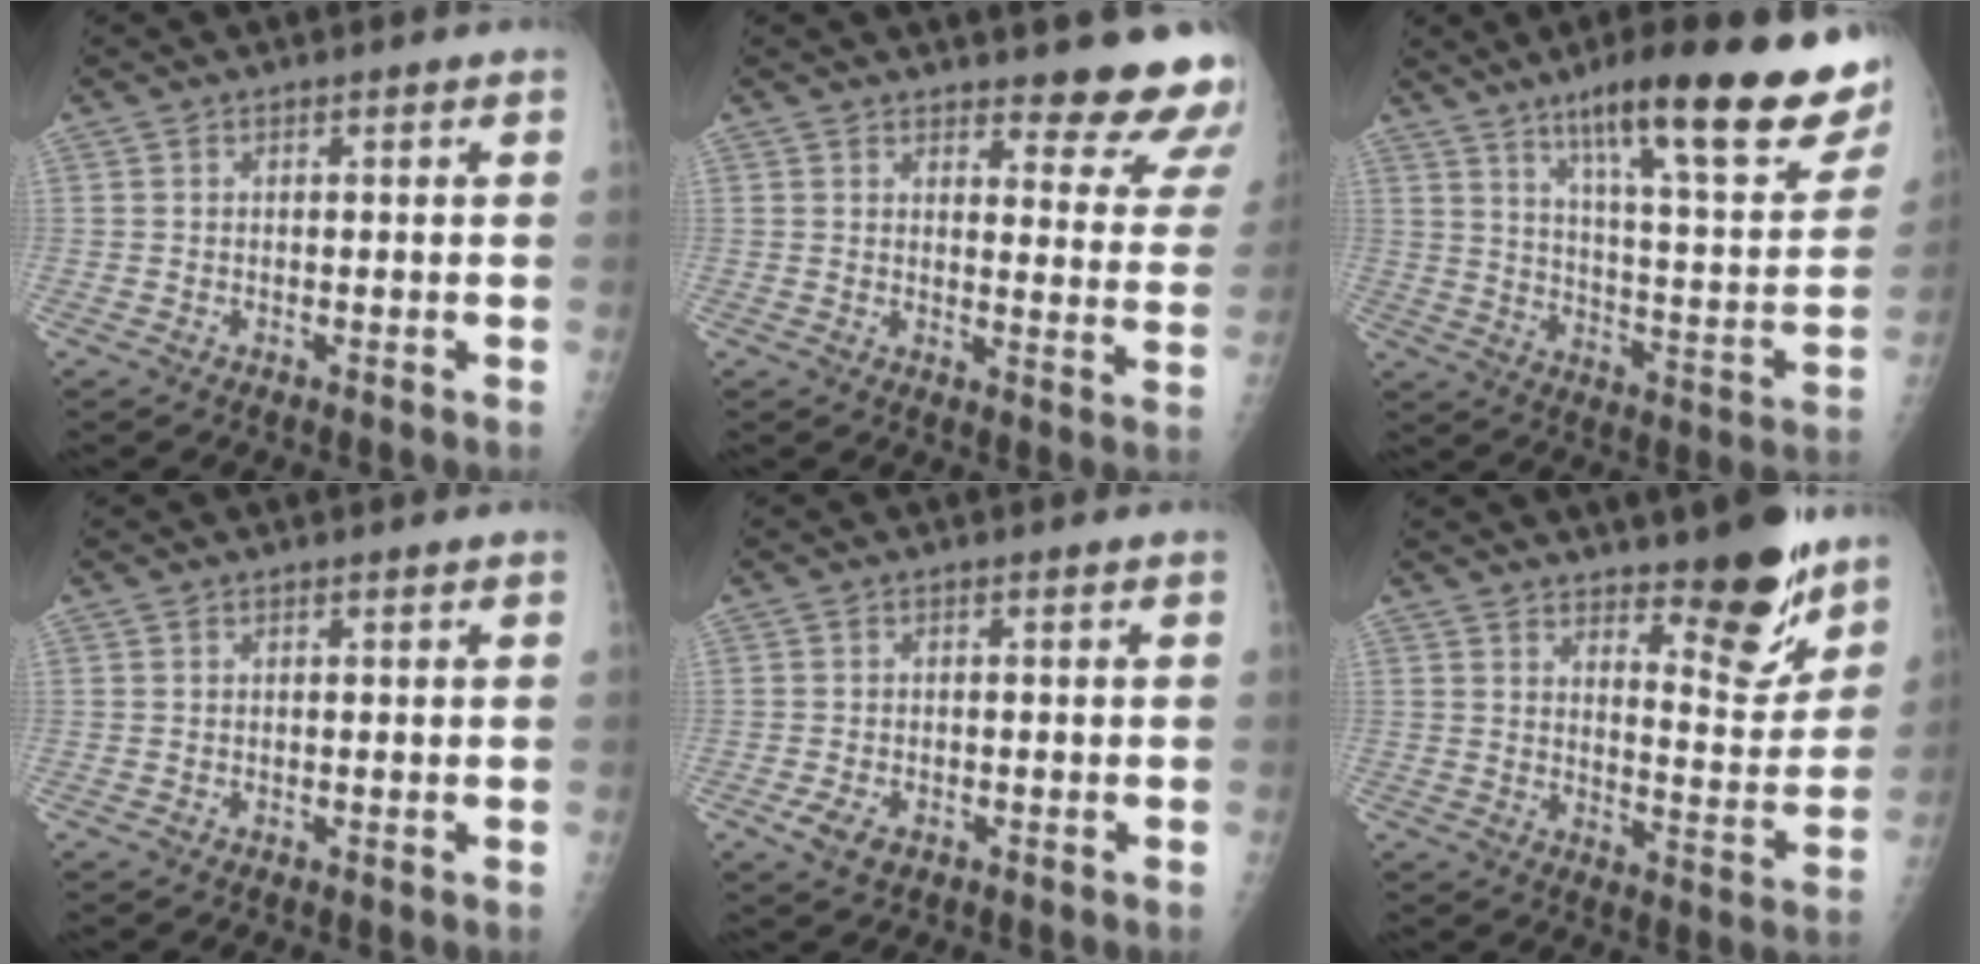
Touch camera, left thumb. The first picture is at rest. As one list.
[{"total": 13.2, "force": [11.8, 3.2, 4.8], "torque": [-0.011, -0.097, 0.123]}, {"total": 26.7, "force": [16.9, 5.1, 20.0], "torque": [-0.261, -0.058, 0.249]}, {"total": 0.0}, {"total": 3.3, "force": [-1.5, 2.1, 2.1], "torque": [-0.043, -0.002, -0.024]}, {"total": 12.7, "force": [9.1, 4.0, 7.9], "torque": [-0.071, -0.074, 0.138]}]